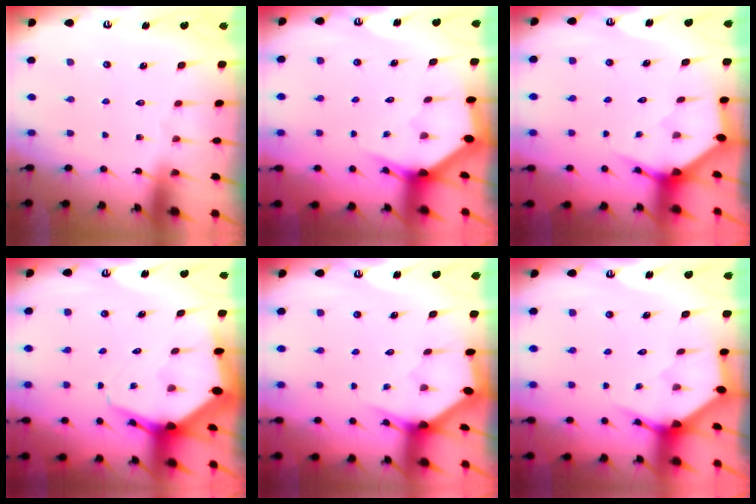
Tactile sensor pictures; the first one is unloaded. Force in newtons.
{"total": 2.9, "press": 2.9, "slide": 0.2}
{"total": 3.4, "press": 3.4, "slide": 0.1}
{"total": 7.2, "press": 7.2, "slide": 0.8}
{"total": 3.2, "press": 3.2, "slide": 0.1}
{"total": 3.4, "press": 3.4, "slide": 0.1}